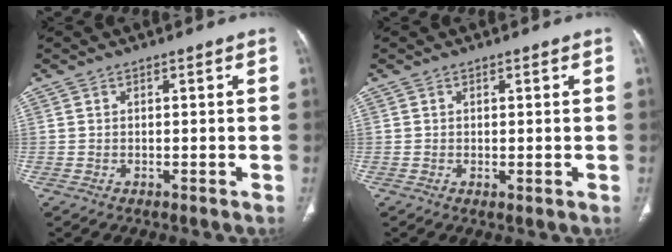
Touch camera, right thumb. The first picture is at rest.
{"total": 0.6, "force": [0.0, 0.2, 0.6], "torque": [-0.014, -0.005, 0.001]}